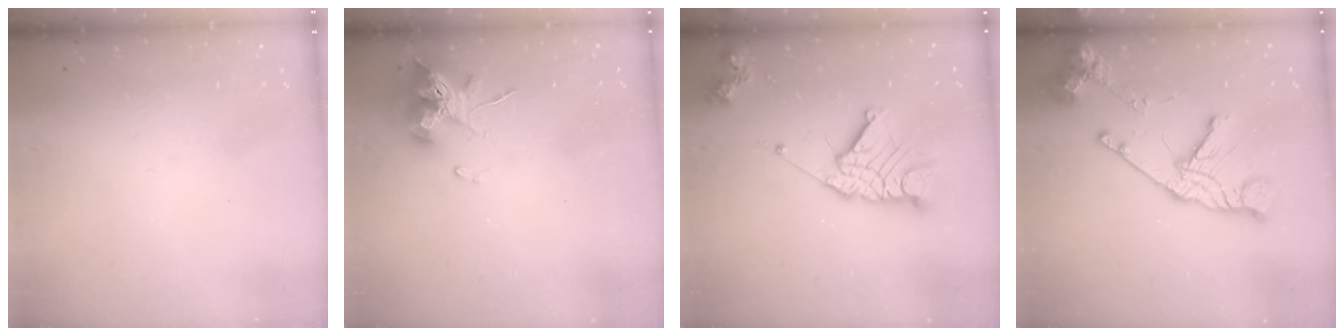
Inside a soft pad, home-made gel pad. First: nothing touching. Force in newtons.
{"total": 10.8, "press": 10.8, "slide": 1.4}
{"total": 15.5, "press": 15.4, "slide": 1.3}
{"total": 17.6, "press": 17.5, "slide": 1.8}